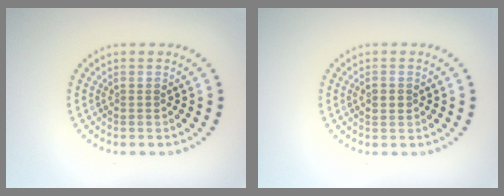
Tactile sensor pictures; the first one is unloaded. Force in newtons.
{"total": 0.9, "press": 0.9, "slide": 0.1}